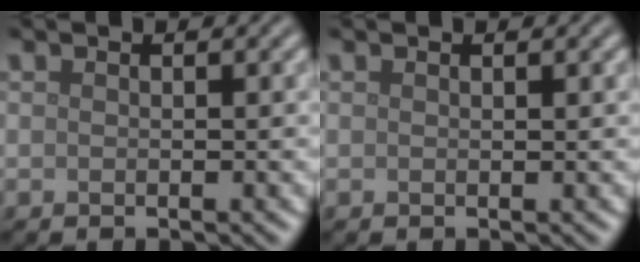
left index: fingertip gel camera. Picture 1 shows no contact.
{"total": 0.0}